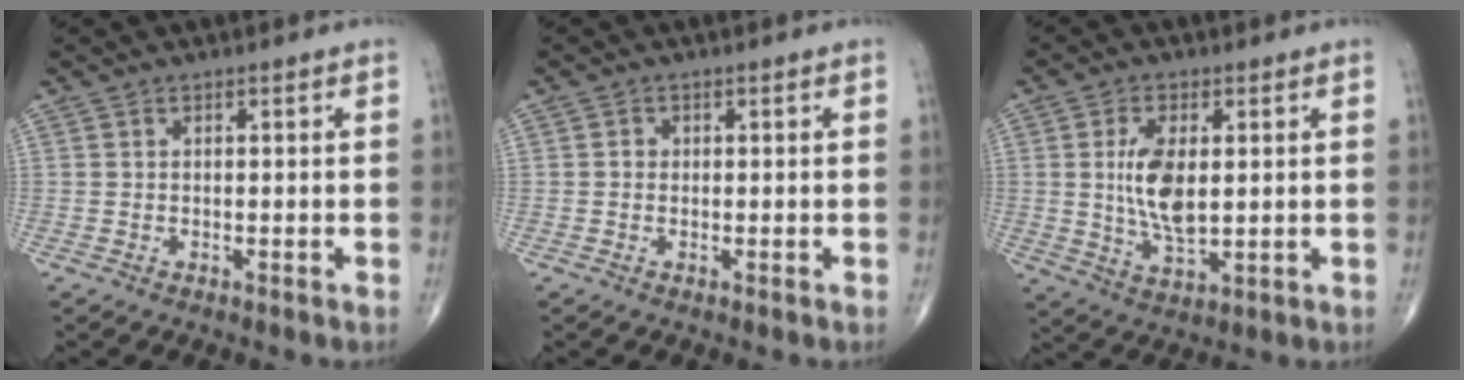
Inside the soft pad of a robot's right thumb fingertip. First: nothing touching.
{"total": 0.9, "force": [0.0, 0.9, 0.3], "torque": [-0.001, 0.002, -0.001]}
{"total": 9.5, "force": [1.1, 4.6, 8.2], "torque": [-0.154, -0.015, 0.026]}